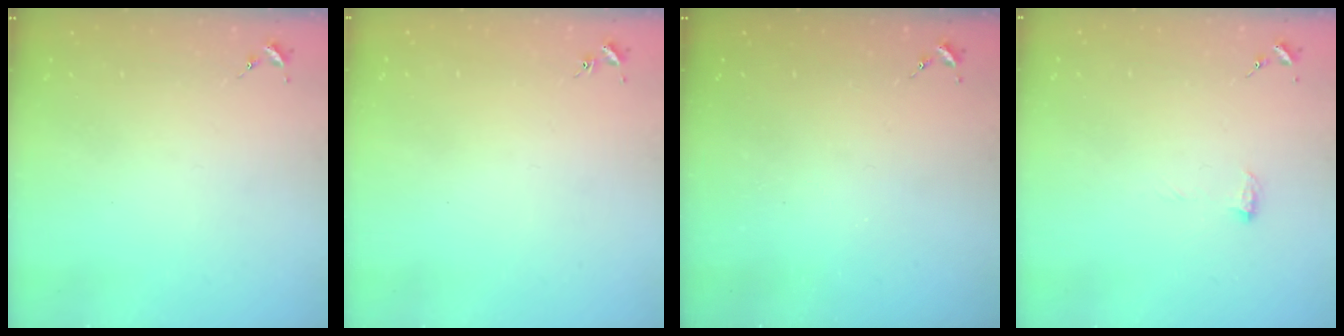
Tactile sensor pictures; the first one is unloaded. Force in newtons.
{"total": 0.8, "press": 0.8, "slide": 0.2}
{"total": 0.0}
{"total": 5.2, "press": 5.1, "slide": 0.6}